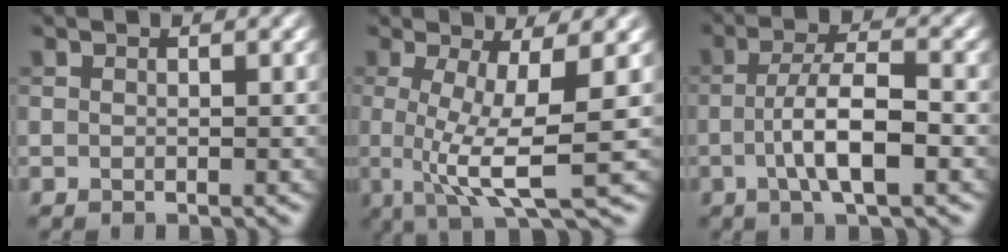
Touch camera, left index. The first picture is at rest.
{"total": 7.4, "force": [-0.4, 1.4, 7.3], "torque": [-0.119, -0.006, -0.005]}
{"total": 5.5, "force": [-1.2, 1.4, 5.2], "torque": [-0.093, 0.005, -0.025]}